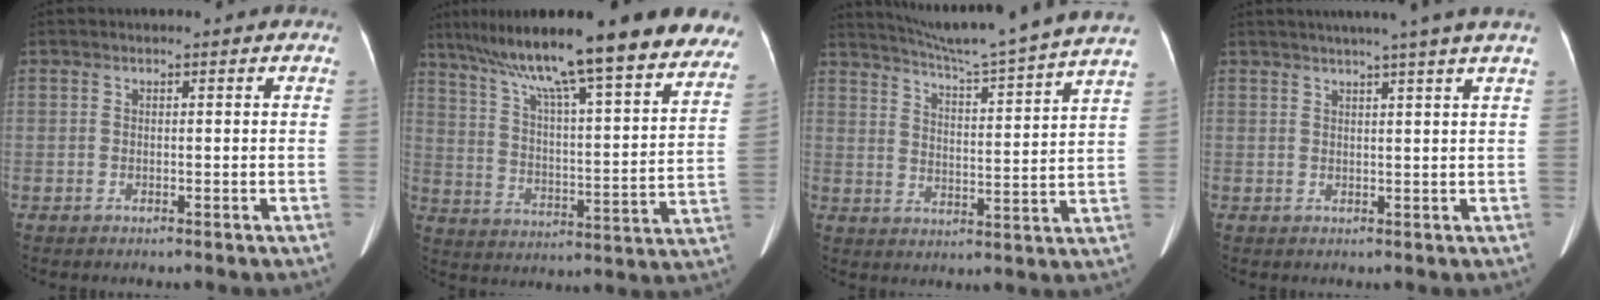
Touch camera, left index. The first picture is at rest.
{"total": 30.7, "force": [24.7, 3.5, 17.8], "torque": [-0.255, -0.022, 0.335]}
{"total": 21.0, "force": [18.9, -2.1, 8.9], "torque": [-0.153, -0.046, 0.252]}
{"total": 8.5, "force": [6.8, -1.5, 4.9], "torque": [-0.064, 0.015, 0.070]}